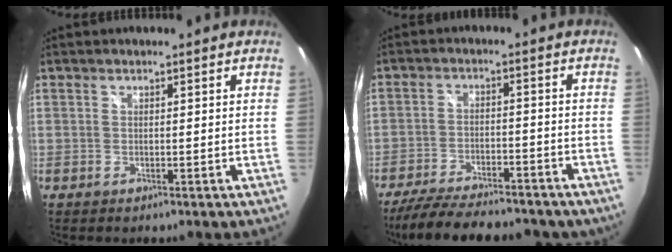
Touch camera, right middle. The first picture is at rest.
{"total": 20.0, "force": [-16.4, 6.2, 9.6], "torque": [-0.191, -0.030, -0.233]}